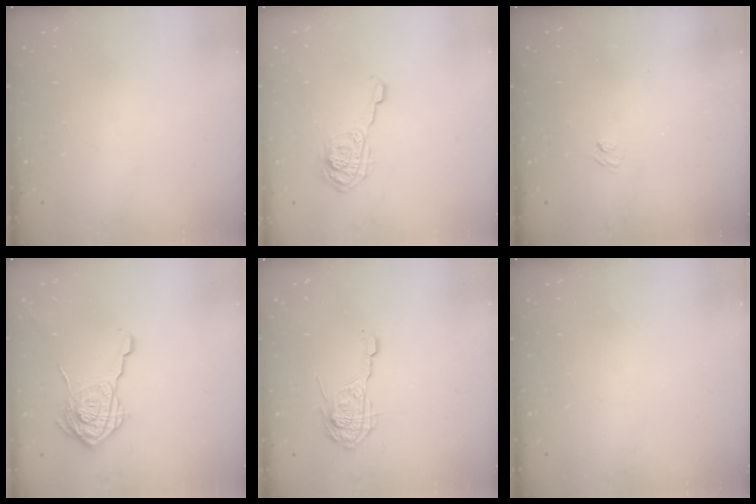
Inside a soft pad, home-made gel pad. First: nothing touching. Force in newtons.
{"total": 9.1, "press": 9.1, "slide": 0.2}
{"total": 2.8, "press": 2.6, "slide": 1.0}
{"total": 16.8, "press": 16.8, "slide": 0.5}
{"total": 11.0, "press": 11.0, "slide": 0.5}
{"total": 0.0}